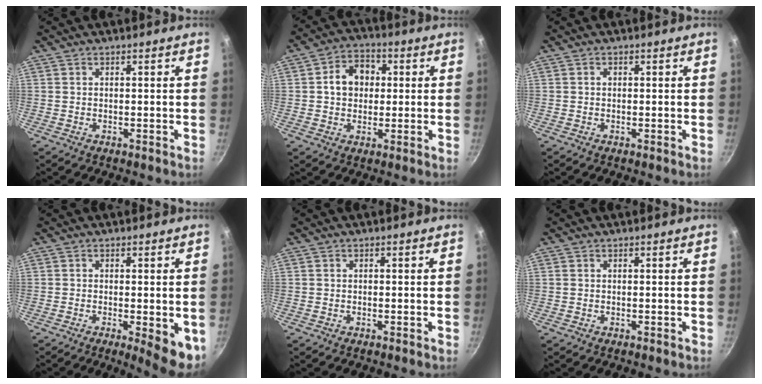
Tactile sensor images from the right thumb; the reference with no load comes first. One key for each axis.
{"total": 8.2, "fx": 1.1, "fy": 6.6, "fz": 4.7, "tx": -0.045, "ty": 0.013, "tz": 0.006}
{"total": 0.5, "fx": 0.0, "fy": 0.5, "fz": 0.2, "tx": -0.001, "ty": 0.004, "tz": -0.001}
{"total": 7.3, "fx": -1.8, "fy": 2.2, "fz": 6.7, "tx": -0.072, "ty": -0.004, "tz": -0.018}
{"total": 0.0}
{"total": 0.0}